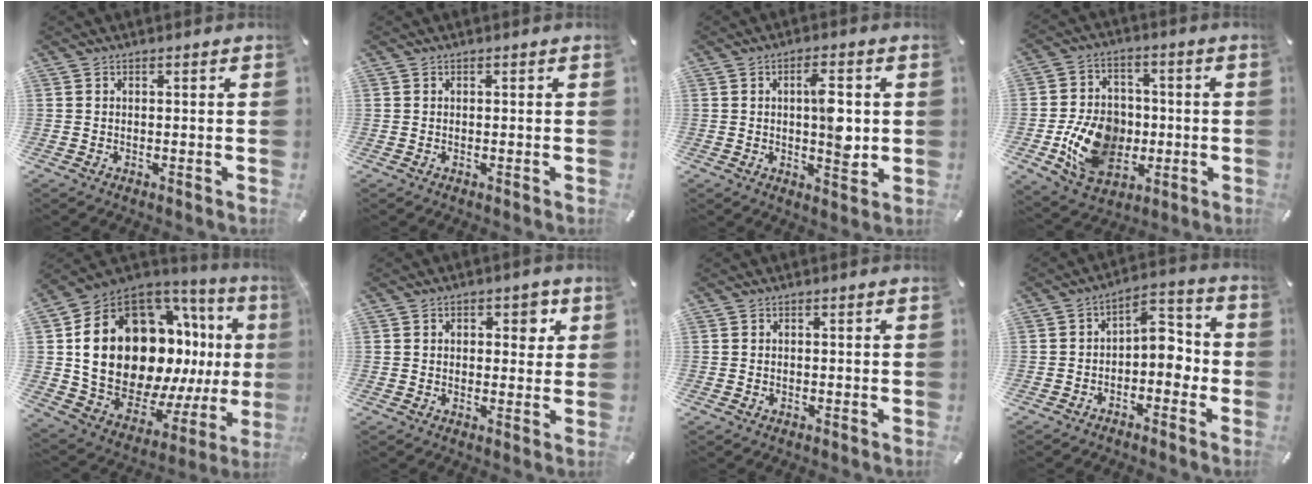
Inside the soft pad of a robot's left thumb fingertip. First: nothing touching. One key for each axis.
{"total": 0.0}
{"total": 8.5, "fx": 0.8, "fy": 3.4, "fz": 7.7, "tx": -0.123, "ty": -0.009, "tz": 0.005}
{"total": 14.8, "fx": -3.0, "fy": 11.5, "fz": 8.8, "tx": -0.177, "ty": 0.011, "tz": -0.051}
{"total": 25.7, "fx": 6.0, "fy": 17.6, "fz": 17.7, "tx": -0.325, "ty": -0.078, "tz": 0.144}
{"total": 4.7, "fx": 1.6, "fy": 3.2, "fz": 3.1, "tx": -0.027, "ty": -0.004, "tz": 0.016}
{"total": 0.0}
{"total": 7.6, "fx": -1.2, "fy": 4.9, "fz": 5.6, "tx": -0.069, "ty": 0.003, "tz": -0.027}